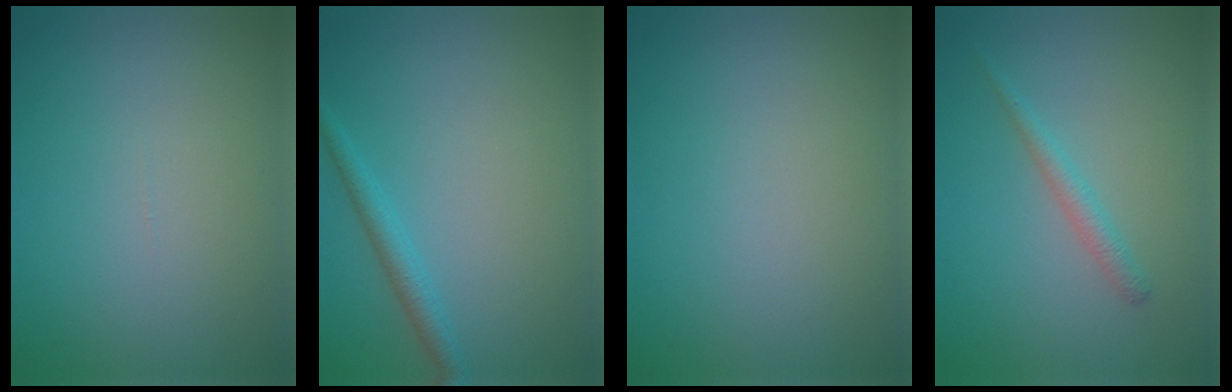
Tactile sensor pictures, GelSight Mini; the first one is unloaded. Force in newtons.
{"total": 1.9, "press": 1.9, "slide": 0.2}
{"total": 0.0}
{"total": 1.5, "press": 1.5, "slide": 0.1}